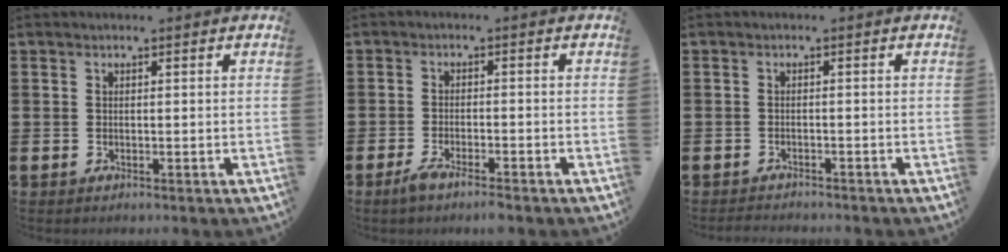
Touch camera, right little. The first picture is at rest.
{"total": 2.7, "force": [-1.9, 0.4, 1.9], "torque": [-0.039, 0.002, -0.036]}
{"total": 1.2, "force": [-1.2, 0.0, 0.0], "torque": [-0.004, 0.002, -0.024]}